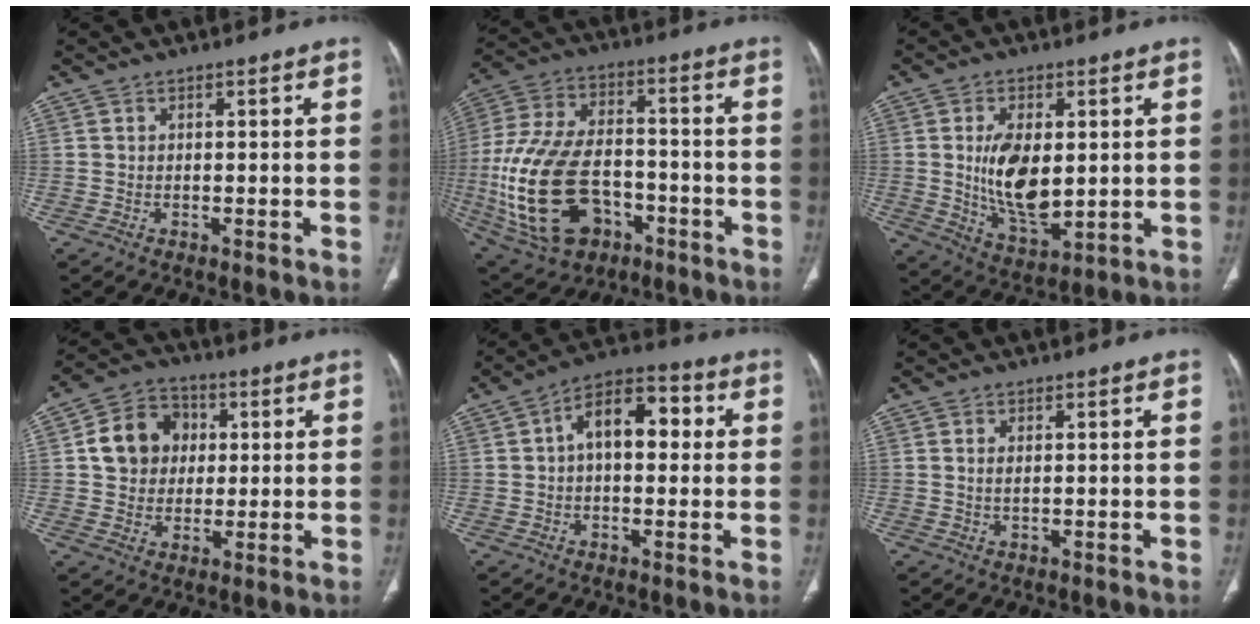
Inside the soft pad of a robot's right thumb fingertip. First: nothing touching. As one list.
[{"total": 24.0, "force": [-6.8, 15.2, 17.2], "torque": [-0.365, 0.024, -0.099]}, {"total": 12.3, "force": [0.9, 6.5, 10.4], "torque": [-0.173, -0.020, 0.030]}, {"total": 11.0, "force": [1.8, 9.5, 5.3], "torque": [-0.062, 0.009, 0.024]}, {"total": 10.9, "force": [1.4, 6.4, 8.7], "torque": [-0.114, 0.034, 0.012]}, {"total": 1.1, "force": [0.2, 0.4, 1.0], "torque": [-0.025, -0.002, 0.007]}]